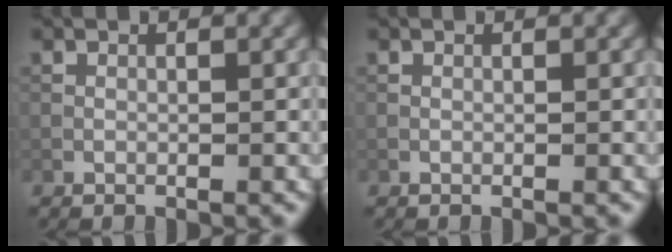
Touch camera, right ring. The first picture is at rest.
{"total": 0.0}